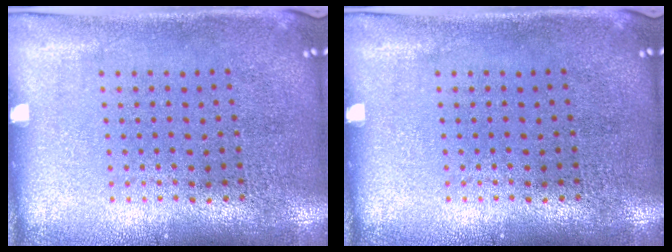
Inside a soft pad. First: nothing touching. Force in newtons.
{"total": 0.0}